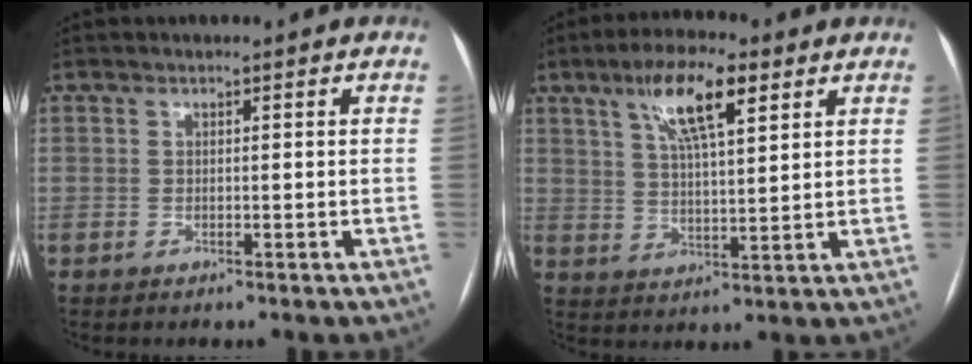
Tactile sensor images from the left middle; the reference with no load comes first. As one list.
[{"total": 9.9, "force": [5.2, 2.3, 8.1], "torque": [-0.151, 0.013, 0.092]}]